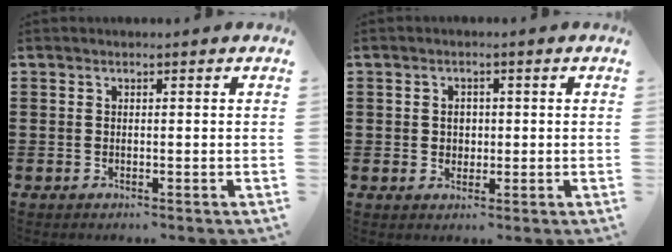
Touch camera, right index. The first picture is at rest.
{"total": 1.9, "force": [0.2, 1.7, 1.0], "torque": [-0.025, 0.006, 0.002]}